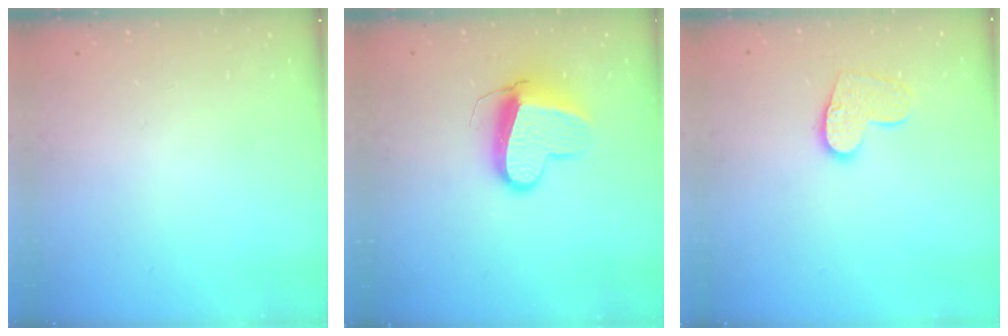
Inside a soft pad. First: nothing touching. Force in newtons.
{"total": 10.9, "press": 10.8, "slide": 1.3}
{"total": 10.4, "press": 10.4, "slide": 0.7}